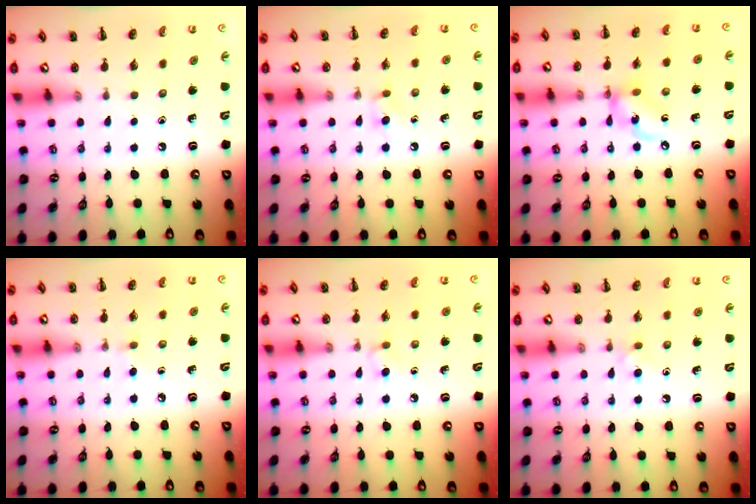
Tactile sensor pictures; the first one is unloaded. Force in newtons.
{"total": 3.5, "press": 3.1, "slide": 1.6}
{"total": 8.9, "press": 8.7, "slide": 2.2}
{"total": 2.4, "press": 2.1, "slide": 1.0}
{"total": 2.4, "press": 2.1, "slide": 1.1}
{"total": 4.8, "press": 4.6, "slide": 1.5}